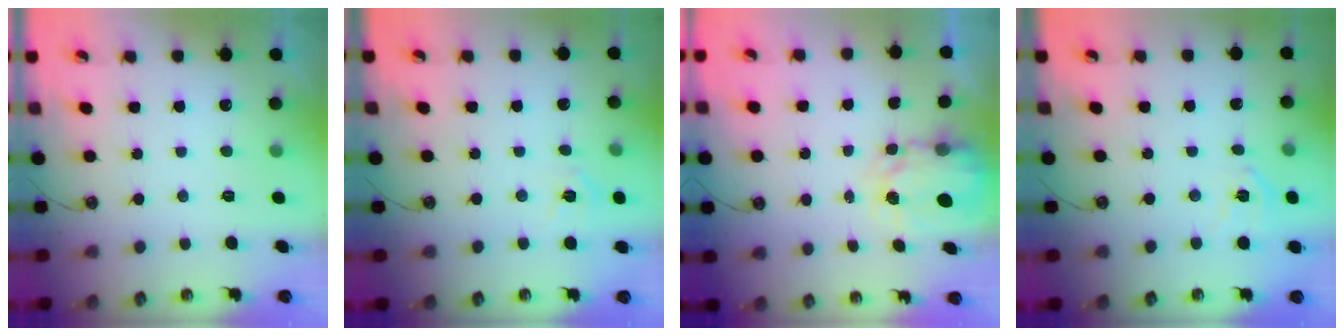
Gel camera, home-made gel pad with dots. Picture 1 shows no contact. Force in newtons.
{"total": 7.3, "press": 7.3, "slide": 0.7}
{"total": 3.8, "press": 3.8, "slide": 0.1}
{"total": 6.5, "press": 6.4, "slide": 0.7}